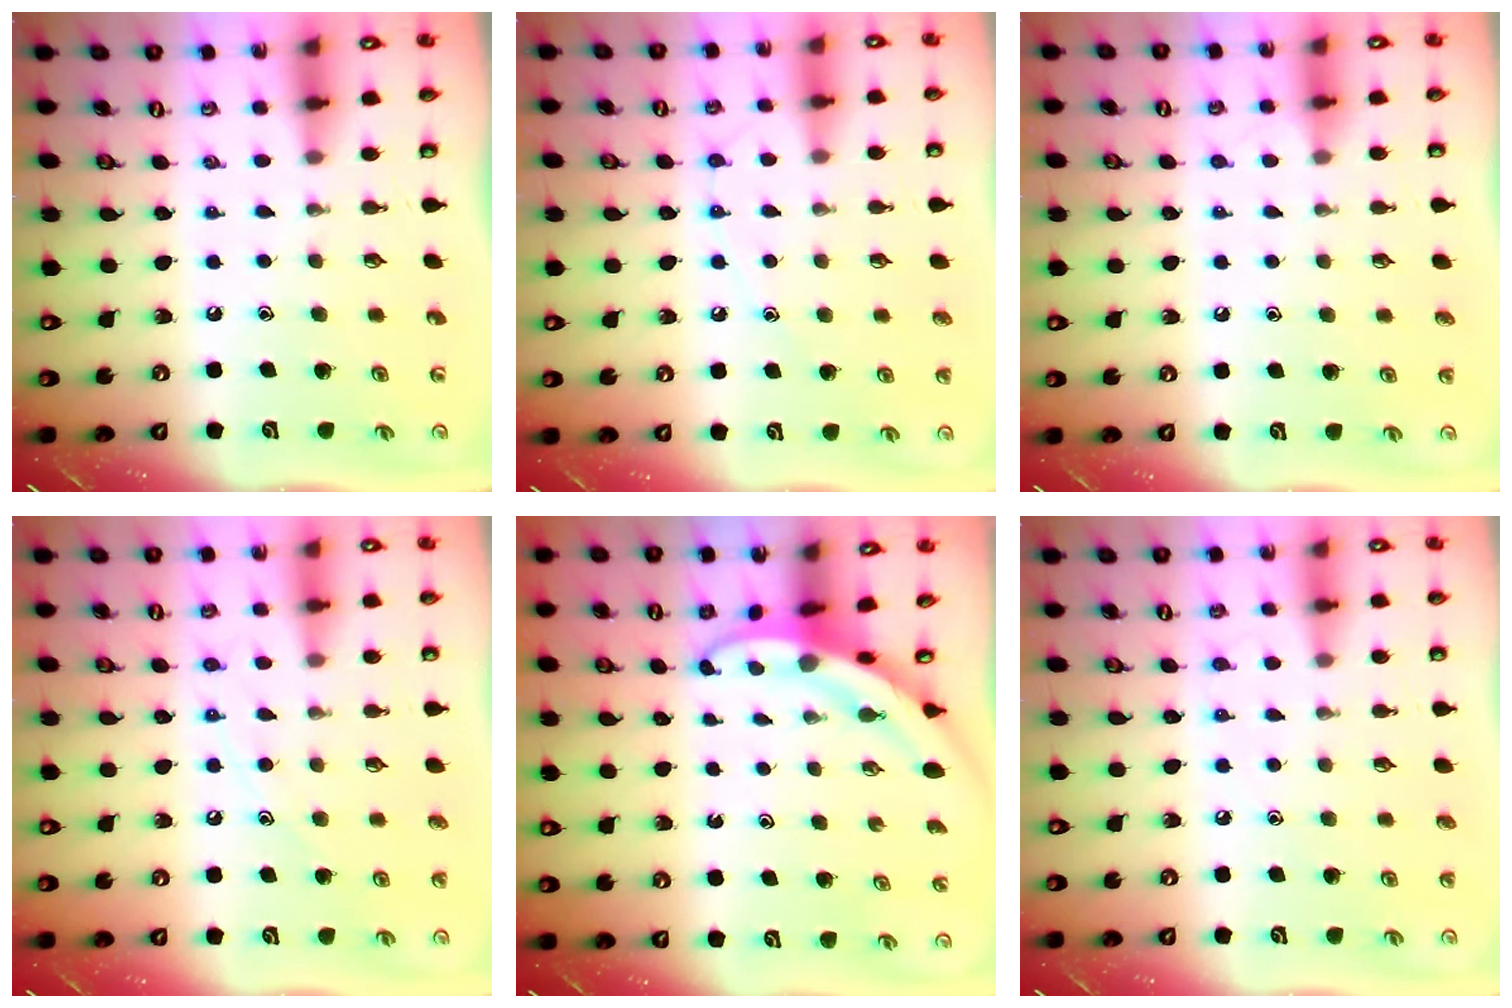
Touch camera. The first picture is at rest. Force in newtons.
{"total": 7.9, "press": 7.9, "slide": 0.6}
{"total": 3.0, "press": 3.0, "slide": 0.3}
{"total": 8.1, "press": 8.0, "slide": 0.7}
{"total": 3.3, "press": 3.3, "slide": 0.3}
{"total": 4.6, "press": 4.5, "slide": 0.8}